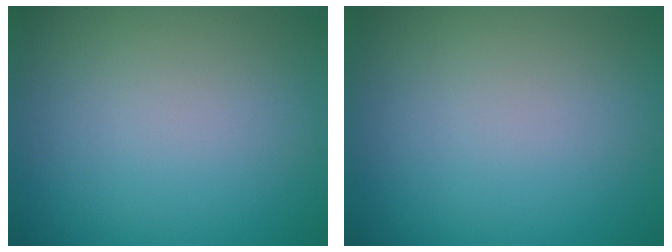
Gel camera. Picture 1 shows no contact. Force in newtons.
{"total": 0.0}